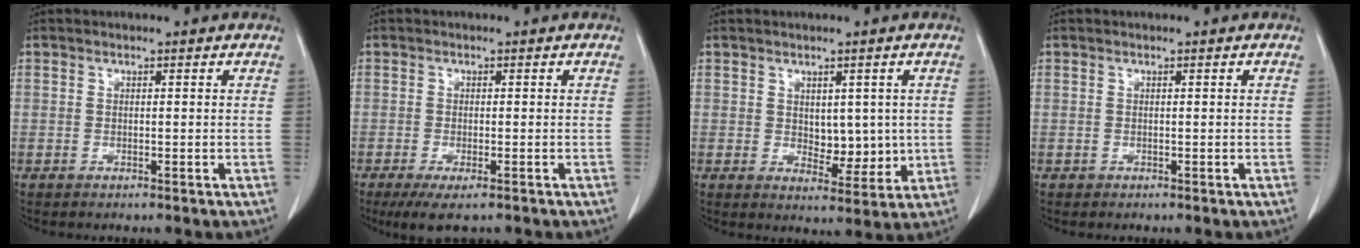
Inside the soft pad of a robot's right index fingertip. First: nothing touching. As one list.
[{"total": 5.2, "force": [-3.6, 1.2, 3.5], "torque": [-0.054, -0.014, -0.054]}, {"total": 5.1, "force": [0.5, 3.1, 4.1], "torque": [-0.050, -0.007, 0.020]}, {"total": 0.0}]